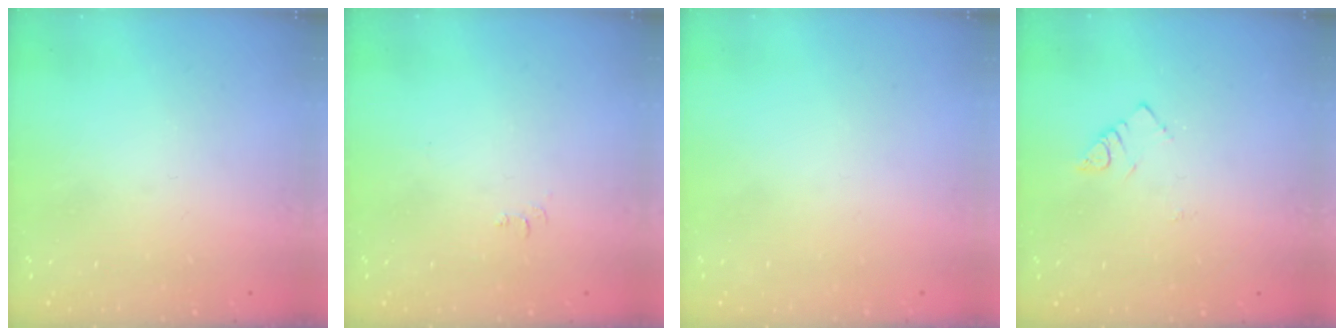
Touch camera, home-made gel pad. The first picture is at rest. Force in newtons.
{"total": 4.8, "press": 4.8, "slide": 0.7}
{"total": 1.6, "press": 1.6, "slide": 0.1}
{"total": 3.3, "press": 3.2, "slide": 0.5}